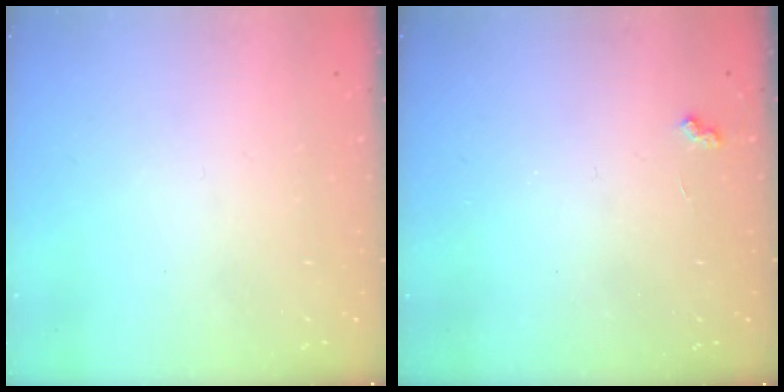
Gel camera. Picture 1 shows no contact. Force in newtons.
{"total": 2.9, "press": 2.8, "slide": 0.6}